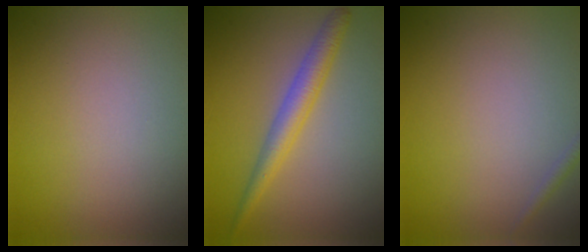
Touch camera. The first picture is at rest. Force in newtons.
{"total": 2.9, "press": 2.9, "slide": 0.0}
{"total": 0.7, "press": 0.7, "slide": 0.0}